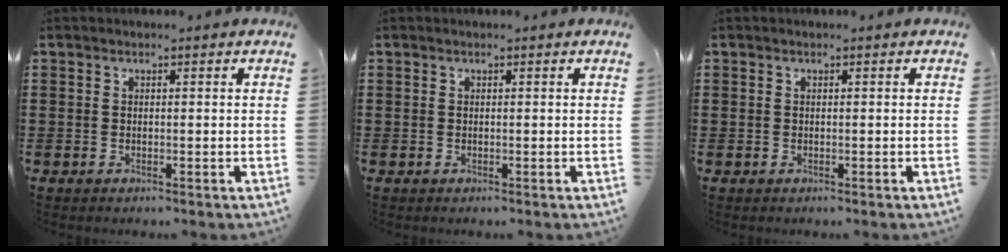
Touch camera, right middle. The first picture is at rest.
{"total": 0.0}
{"total": 0.0}